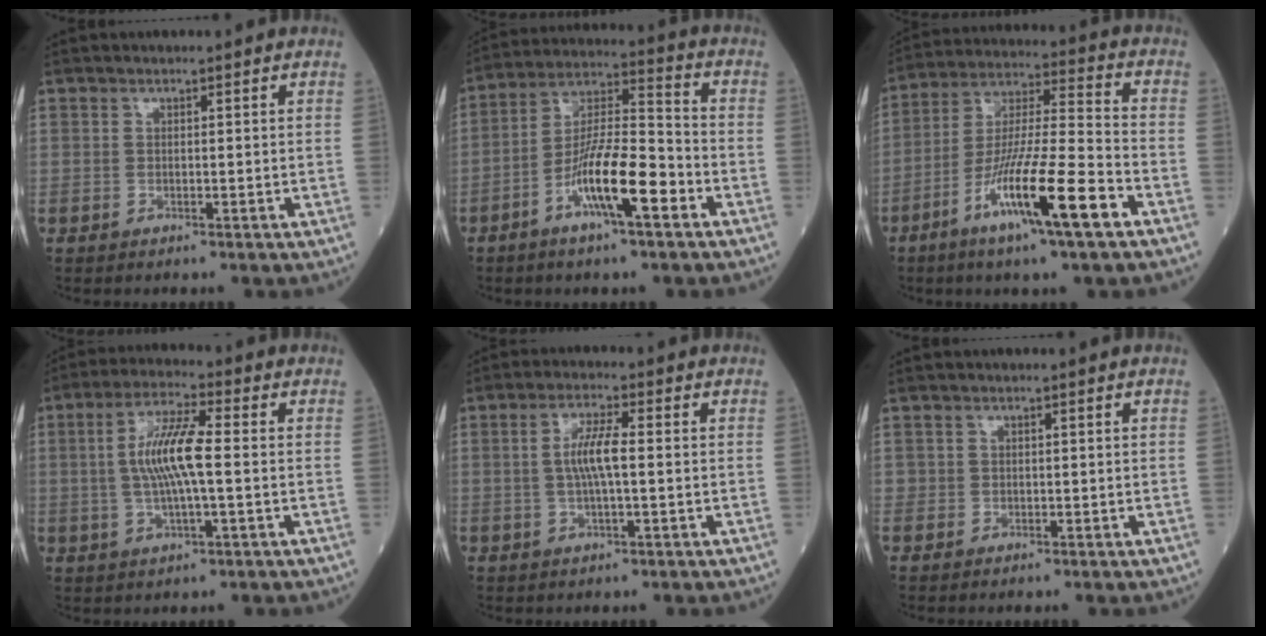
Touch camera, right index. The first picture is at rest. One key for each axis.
{"total": 12.3, "fx": -5.5, "fy": 1.9, "fz": 10.8, "tx": -0.205, "ty": 0.003, "tz": -0.100}
{"total": 15.6, "fx": -7.8, "fy": 0.5, "fz": 13.6, "tx": -0.259, "ty": -0.018, "tz": -0.138}
{"total": 9.0, "fx": 0.2, "fy": 1.3, "fz": 8.9, "tx": -0.178, "ty": 0.007, "tz": 0.000}
{"total": 5.2, "fx": 0.1, "fy": 0.7, "fz": 5.2, "tx": -0.106, "ty": 0.005, "tz": 0.001}
{"total": 0.7, "fx": -0.1, "fy": 0.7, "fz": 0.0, "tx": 0.006, "ty": 0.005, "tz": -0.001}